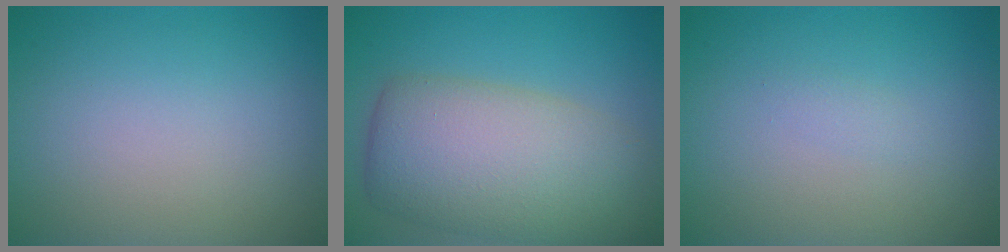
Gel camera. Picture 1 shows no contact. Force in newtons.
{"total": 9.7, "press": 9.7, "slide": 0.4}
{"total": 0.6, "press": 0.6, "slide": 0.0}